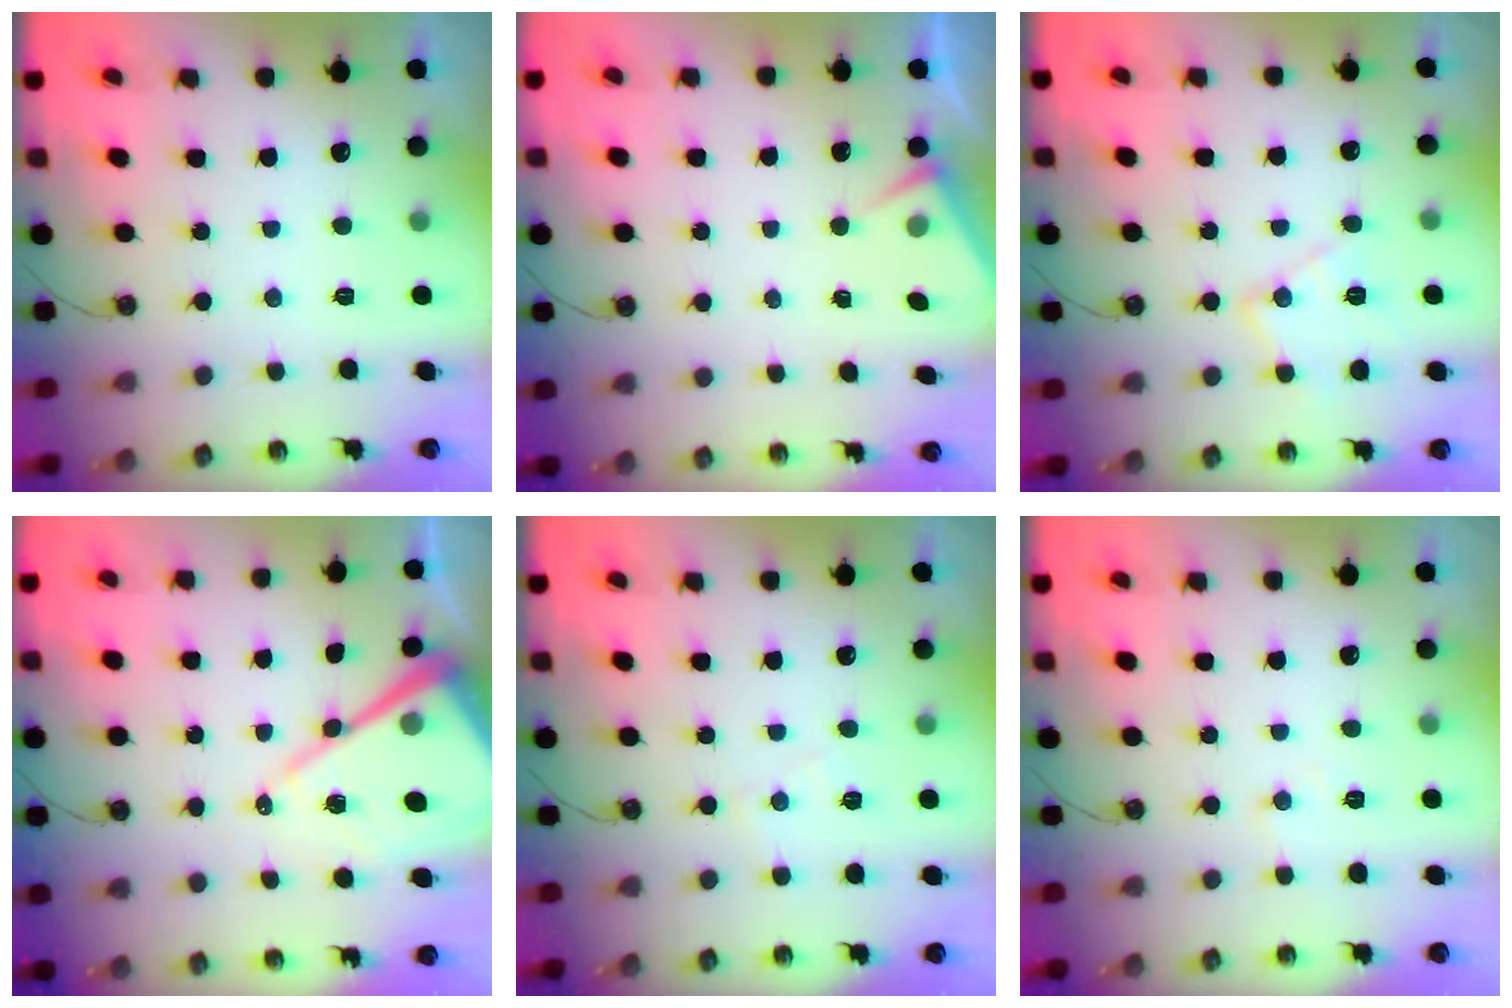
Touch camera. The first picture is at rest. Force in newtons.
{"total": 3.4, "press": 3.3, "slide": 0.6}
{"total": 11.1, "press": 11.1, "slide": 0.6}
{"total": 18.2, "press": 18.1, "slide": 1.9}
{"total": 5.2, "press": 5.2, "slide": 0.7}
{"total": 5.2, "press": 5.2, "slide": 0.8}